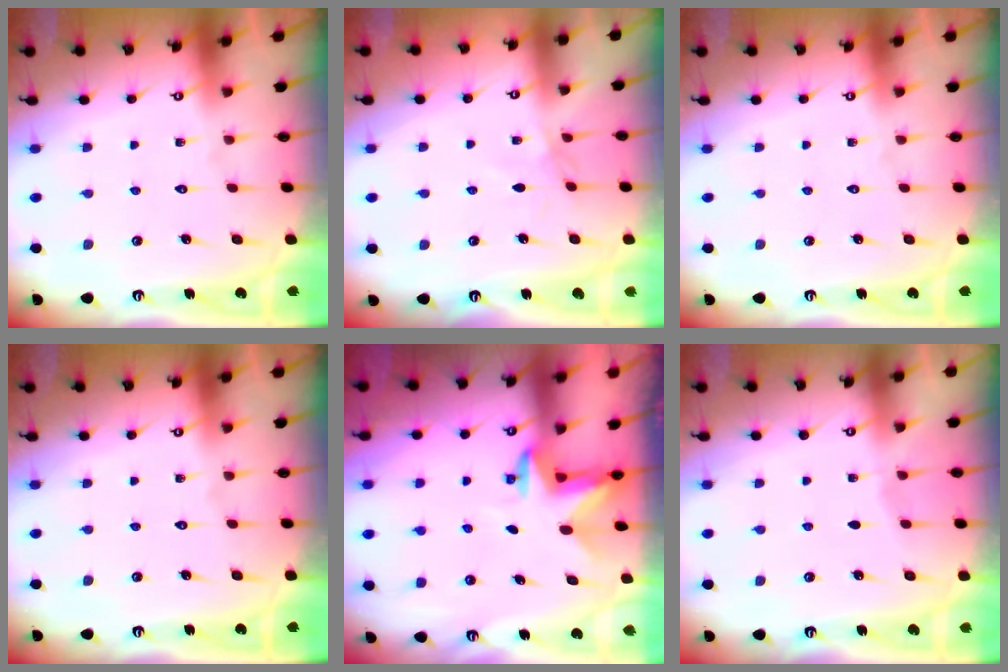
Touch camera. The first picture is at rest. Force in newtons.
{"total": 1.8, "press": 1.8, "slide": 0.4}
{"total": 0.0}
{"total": 0.0}
{"total": 3.1, "press": 3.0, "slide": 0.8}
{"total": 1.4, "press": 1.3, "slide": 0.4}